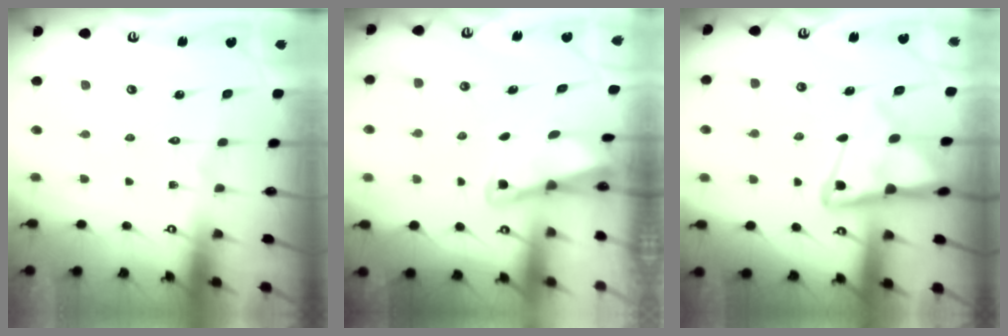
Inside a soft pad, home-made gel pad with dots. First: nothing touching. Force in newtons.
{"total": 2.3, "press": 2.2, "slide": 0.4}
{"total": 12.6, "press": 12.5, "slide": 1.2}